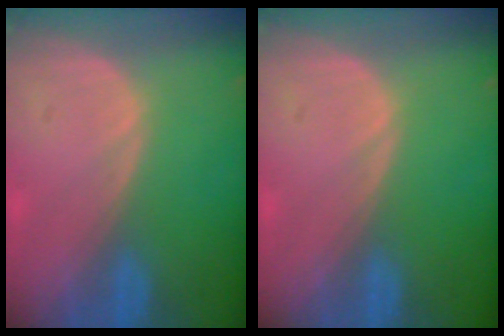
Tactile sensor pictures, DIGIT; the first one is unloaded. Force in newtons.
{"total": 0.0}